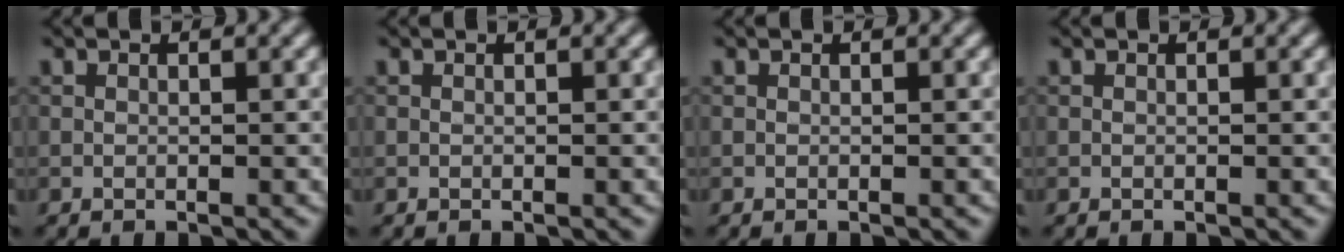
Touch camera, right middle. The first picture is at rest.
{"total": 0.0}
{"total": 0.0}
{"total": 0.0}